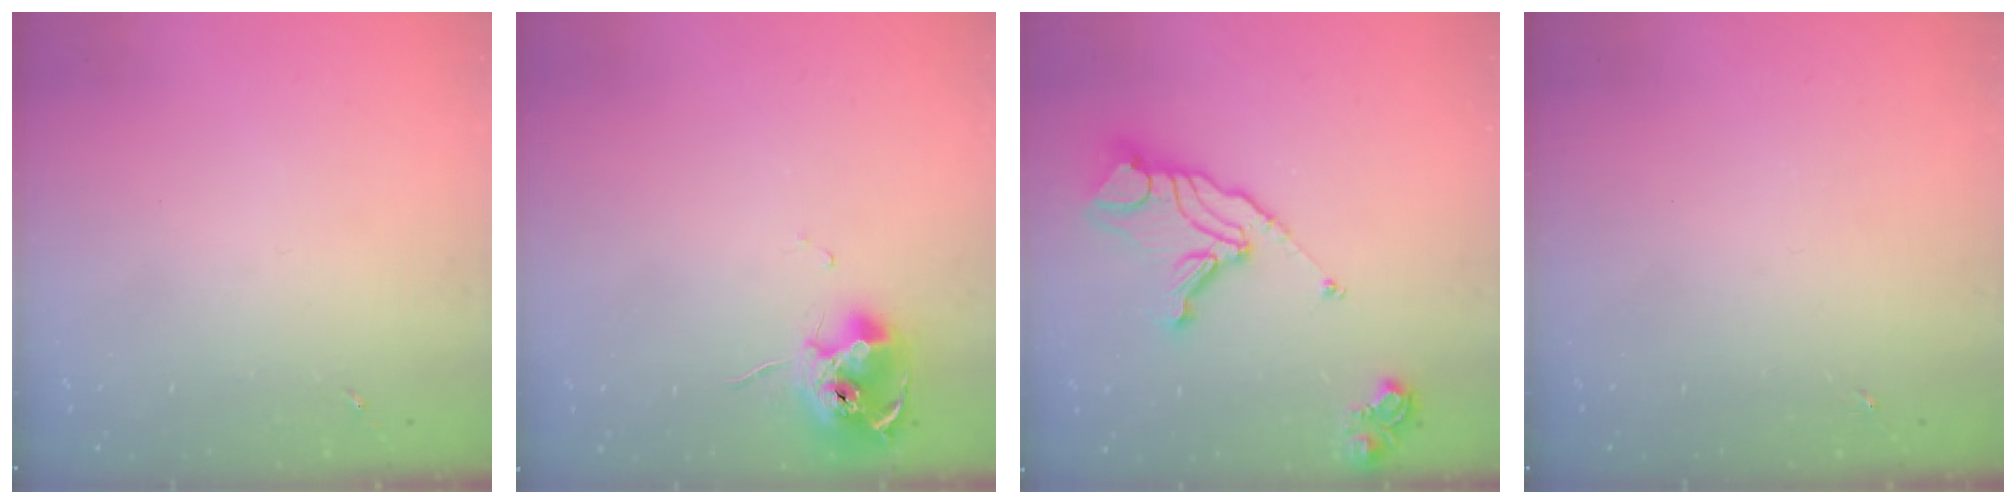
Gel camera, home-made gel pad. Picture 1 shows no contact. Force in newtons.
{"total": 11.9, "press": 11.8, "slide": 1.2}
{"total": 15.4, "press": 15.3, "slide": 1.7}
{"total": 0.0}